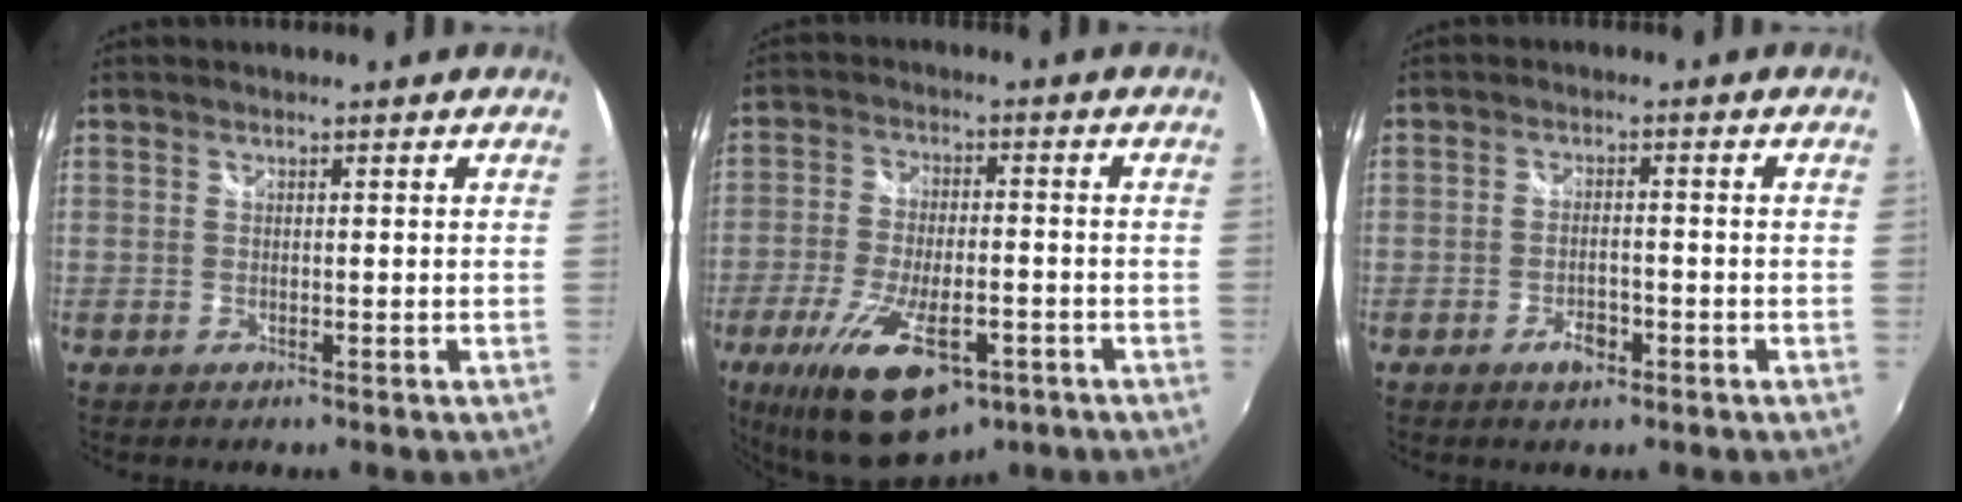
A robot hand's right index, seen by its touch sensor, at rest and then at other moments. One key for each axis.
{"total": 17.9, "fx": -9.5, "fy": 7.5, "fz": 13.2, "tx": -0.268, "ty": -0.038, "tz": -0.151}
{"total": 3.6, "fx": -2.1, "fy": 1.7, "fz": 2.3, "tx": -0.050, "ty": -0.002, "tz": -0.036}